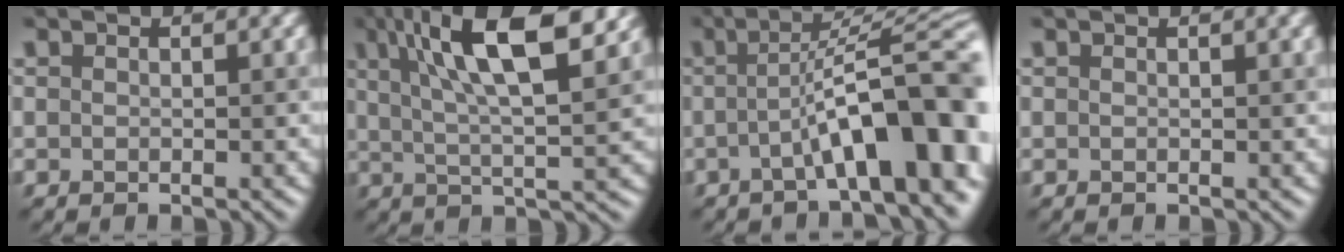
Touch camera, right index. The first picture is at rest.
{"total": 11.4, "force": [4.8, 3.2, 9.9], "torque": [-0.160, 0.016, 0.078]}
{"total": 10.7, "force": [-2.3, 2.3, 10.2], "torque": [-0.130, 0.022, -0.037]}
{"total": 1.8, "force": [0.8, 0.7, 1.4], "torque": [-0.008, 0.003, 0.004]}